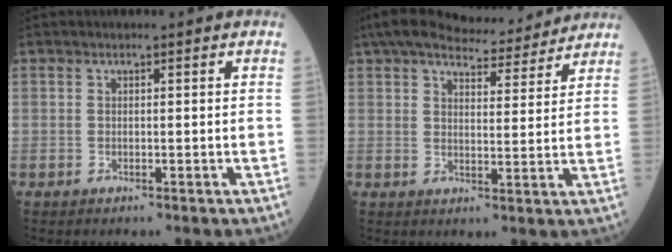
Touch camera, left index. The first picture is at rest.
{"total": 12.9, "force": [11.8, 2.5, 4.7], "torque": [-0.069, 0.016, 0.163]}